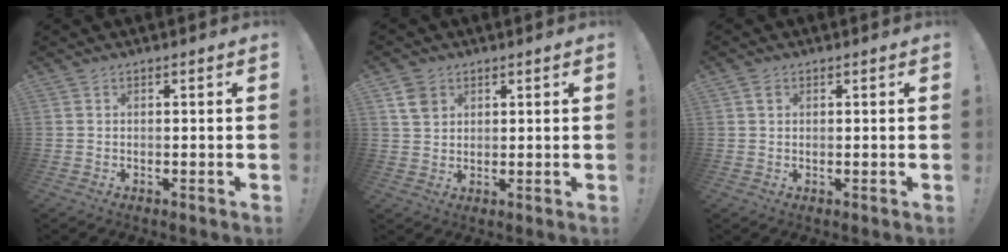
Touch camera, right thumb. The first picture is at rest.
{"total": 5.5, "force": [3.1, 4.0, 2.1], "torque": [-0.025, -0.006, 0.059]}
{"total": 1.3, "force": [0.8, 1.0, 0.4], "torque": [0.007, -0.004, 0.011]}